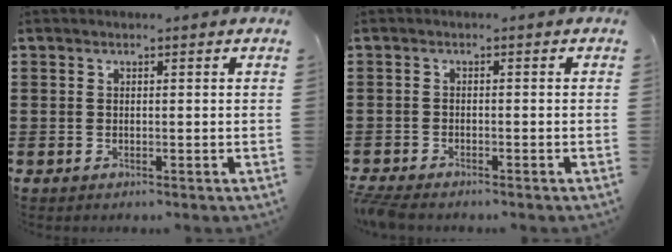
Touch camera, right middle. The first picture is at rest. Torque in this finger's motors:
{"motor_torque": [1.09, -0.28, 0.31, 0.14]}